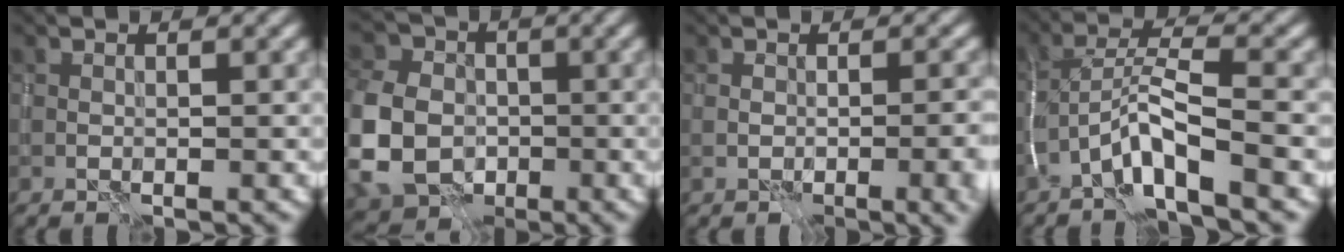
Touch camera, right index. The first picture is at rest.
{"total": 10.1, "force": [-2.1, 7.9, 5.9], "torque": [-0.141, -0.010, -0.051]}
{"total": 5.0, "force": [-1.3, 2.1, 4.3], "torque": [-0.053, -0.016, -0.006]}
{"total": 5.2, "force": [-2.8, 0.9, 4.3], "torque": [-0.087, 0.012, -0.062]}